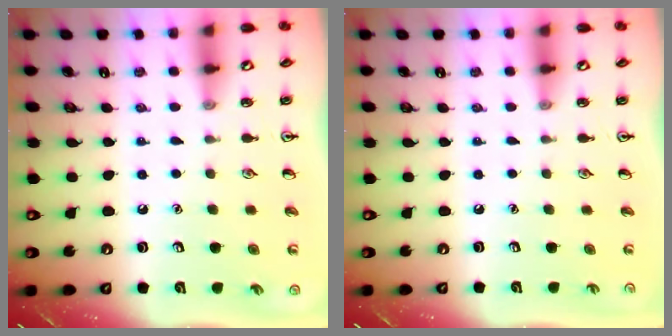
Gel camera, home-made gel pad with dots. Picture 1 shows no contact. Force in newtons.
{"total": 0.0}